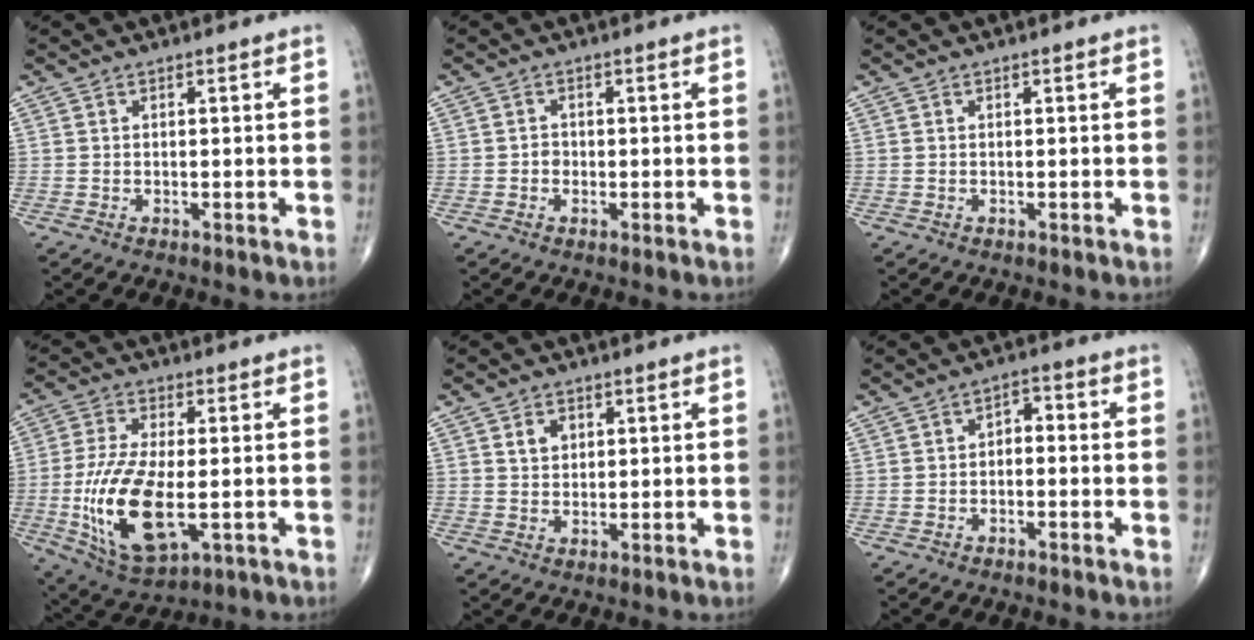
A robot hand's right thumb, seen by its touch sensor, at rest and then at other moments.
{"total": 1.3, "force": [-0.3, 1.1, 0.6], "torque": [-0.002, 0.004, -0.007]}
{"total": 0.0}
{"total": 16.0, "force": [-2.9, 6.9, 14.2], "torque": [-0.284, -0.013, -0.040]}
{"total": 3.2, "force": [1.3, 2.4, 1.7], "torque": [-0.015, -0.006, 0.022]}
{"total": 3.1, "force": [-0.8, 2.0, 2.2], "torque": [-0.020, 0.028, -0.023]}